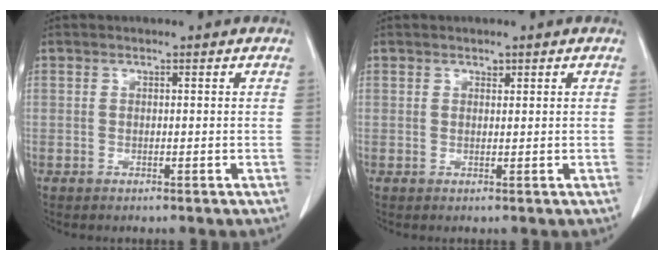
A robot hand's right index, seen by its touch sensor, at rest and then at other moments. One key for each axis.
{"total": 1.4, "fx": 0.8, "fy": 1.0, "fz": 0.6, "tx": -0.015, "ty": 0.005, "tz": 0.017}